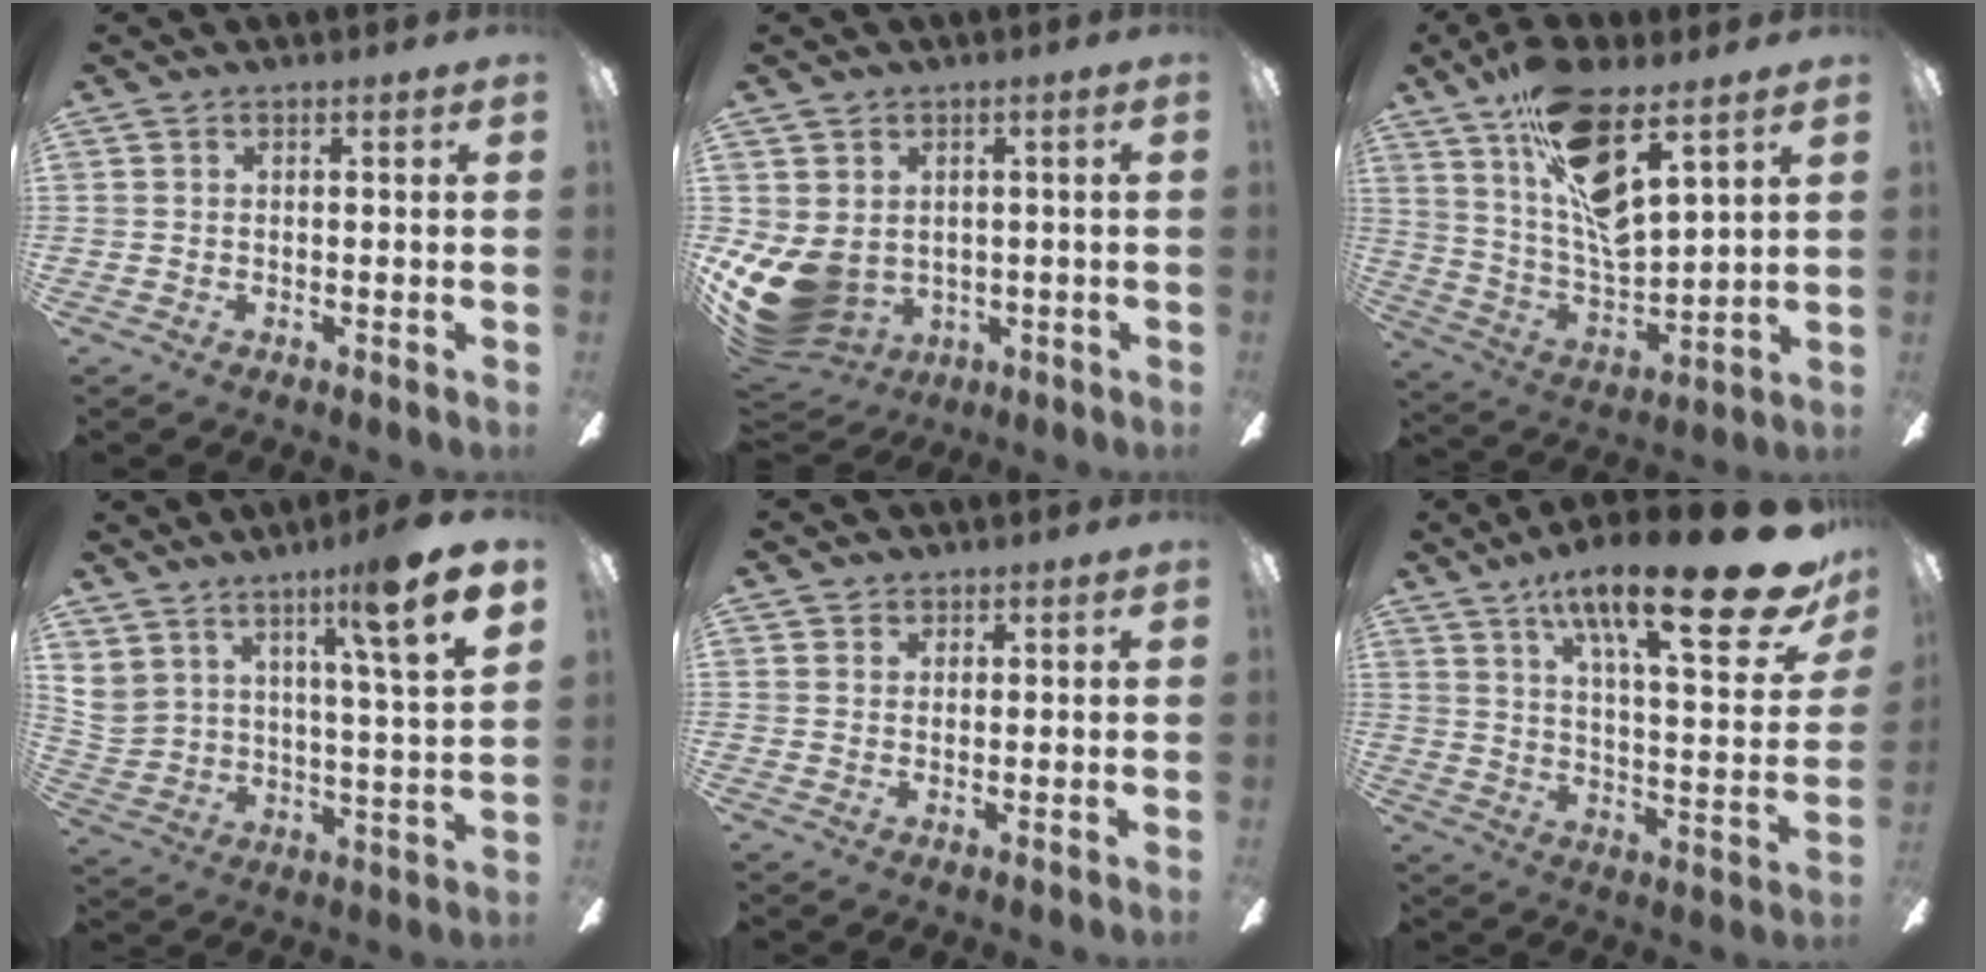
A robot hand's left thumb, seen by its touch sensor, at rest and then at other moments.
{"total": 11.4, "force": [-1.5, 9.2, 6.5], "torque": [-0.161, -0.007, -0.021]}
{"total": 17.5, "force": [10.6, 5.5, 12.8], "torque": [-0.254, -0.058, 0.182]}
{"total": 13.9, "force": [10.5, 2.5, 8.8], "torque": [-0.140, -0.080, 0.167]}
{"total": 1.5, "force": [1.1, 1.0, 0.1], "torque": [0.006, -0.001, 0.018]}
{"total": 26.9, "force": [16.1, 6.4, 20.6], "torque": [-0.314, -0.102, 0.254]}